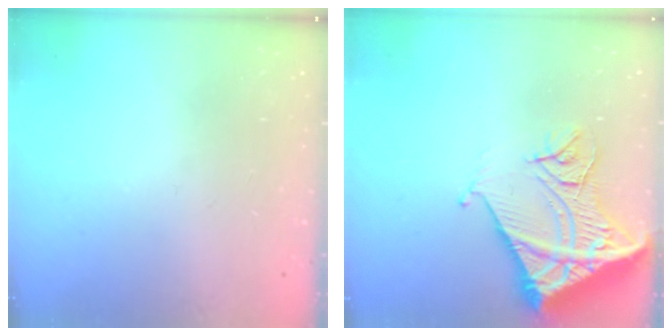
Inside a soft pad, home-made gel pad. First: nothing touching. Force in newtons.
{"total": 16.2, "press": 16.1, "slide": 2.1}